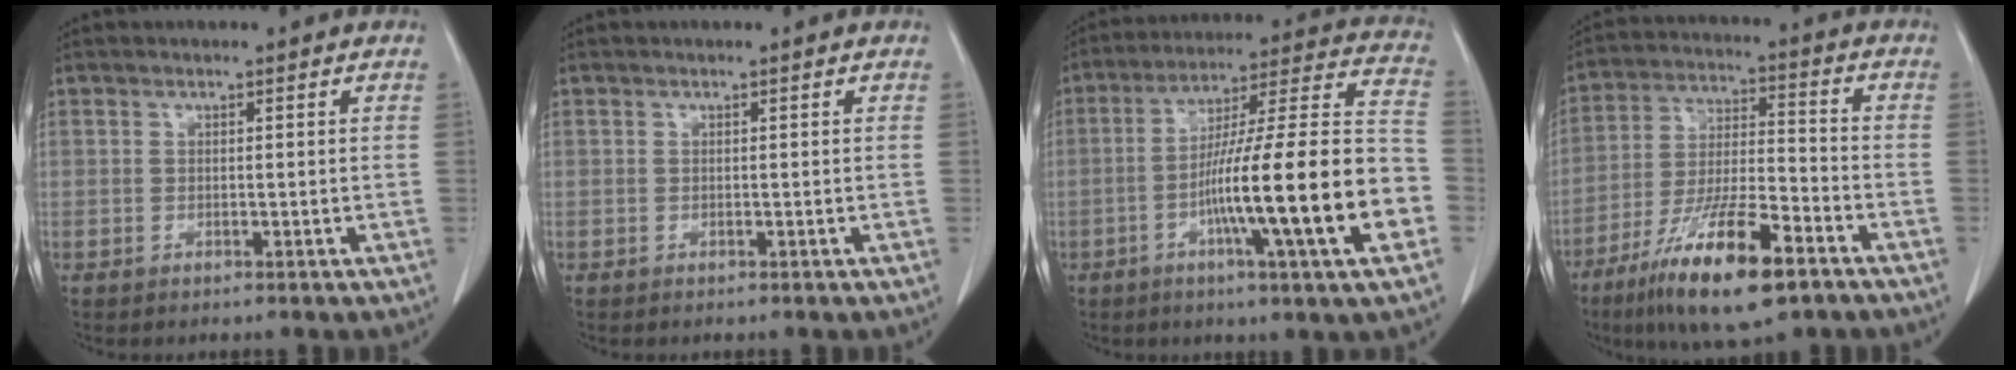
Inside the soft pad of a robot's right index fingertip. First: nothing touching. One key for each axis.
{"total": 0.0}
{"total": 22.5, "fx": -6.5, "fy": 0.2, "fz": 21.5, "tx": -0.298, "ty": 0.003, "tz": -0.109}
{"total": 16.3, "fx": -9.7, "fy": 3.1, "fz": 12.8, "tx": -0.247, "ty": -0.029, "tz": -0.171}